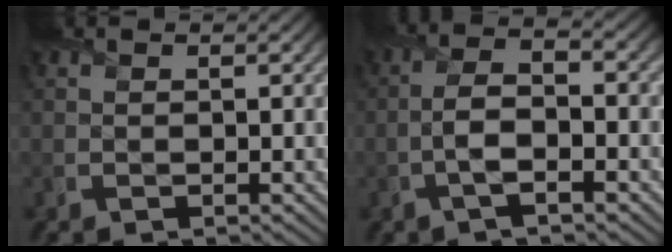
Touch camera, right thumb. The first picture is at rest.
{"total": 5.1, "force": [-1.9, 1.6, 4.5], "torque": [-0.097, 0.006, -0.043]}